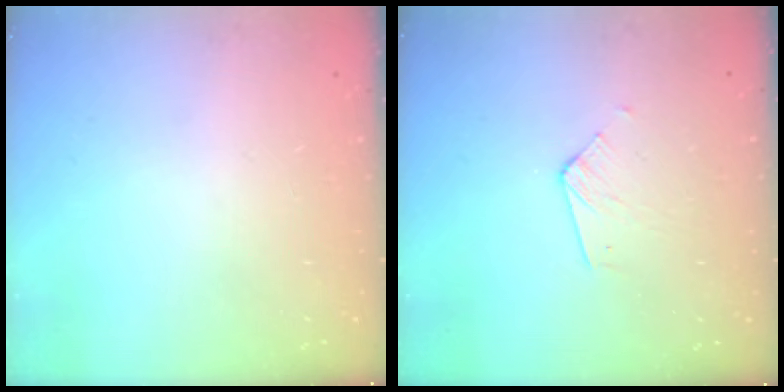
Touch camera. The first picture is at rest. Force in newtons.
{"total": 3.5, "press": 3.5, "slide": 0.4}